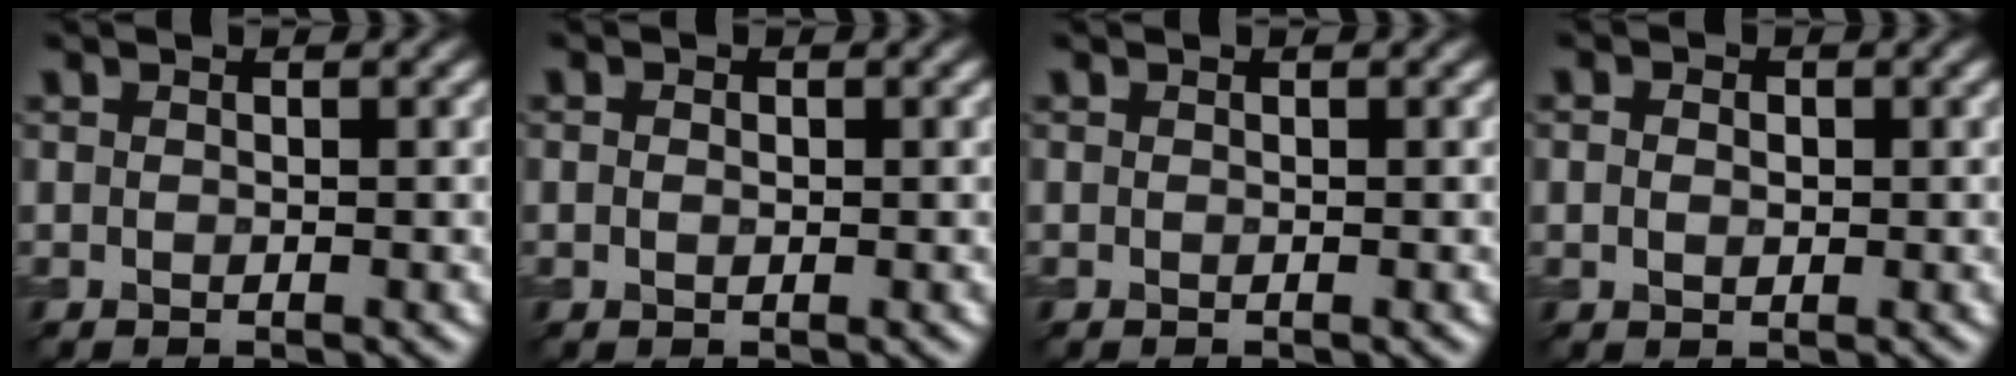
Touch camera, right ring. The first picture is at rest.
{"total": 0.7, "force": [0.1, 0.6, 0.5], "torque": [-0.008, 0.000, 0.001]}
{"total": 0.0}
{"total": 1.6, "force": [0.2, 1.3, 1.0], "torque": [-0.017, 0.006, -0.001]}